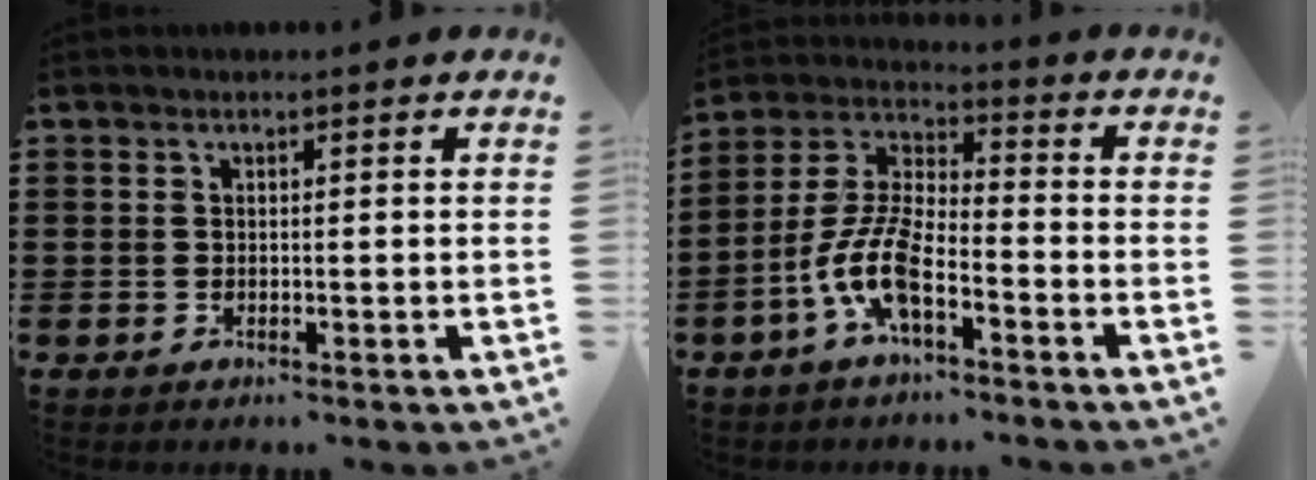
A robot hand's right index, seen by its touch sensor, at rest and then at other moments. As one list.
[{"total": 9.0, "force": [-4.6, 3.0, 7.2], "torque": [-0.184, -0.014, -0.095]}]